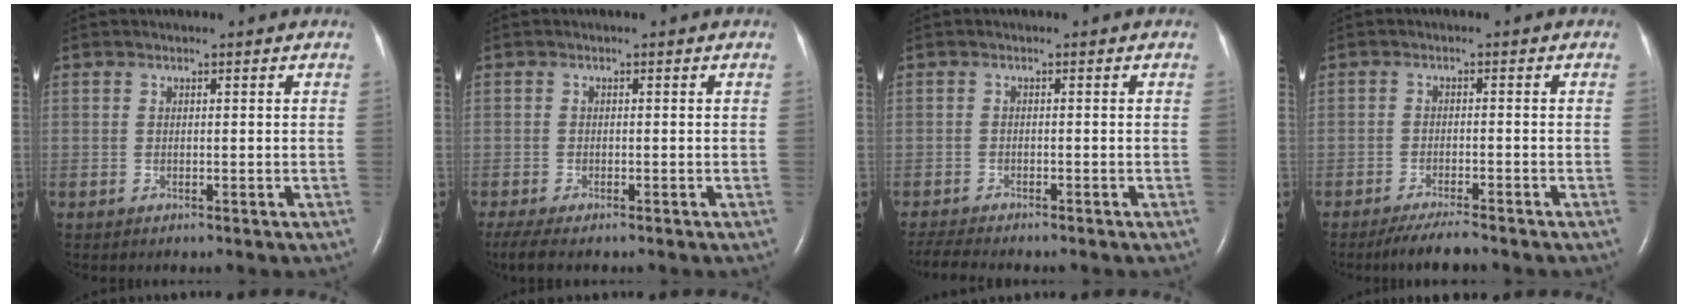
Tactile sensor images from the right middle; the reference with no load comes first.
{"total": 4.8, "force": [-3.7, 1.2, 2.8], "torque": [-0.057, -0.016, -0.058]}
{"total": 4.3, "force": [-3.9, 0.2, 1.6], "torque": [-0.033, -0.014, -0.064]}
{"total": 4.2, "force": [-3.6, -0.2, 2.0], "torque": [-0.044, -0.016, -0.063]}